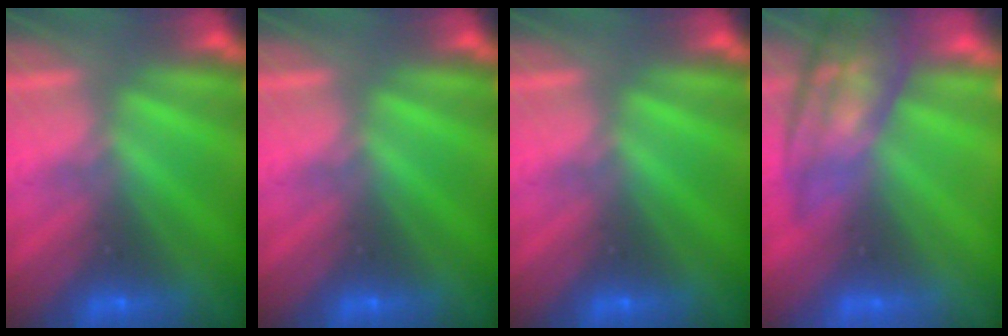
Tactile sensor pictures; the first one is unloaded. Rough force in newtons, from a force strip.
{"total": 0.0}
{"total": 0.0}
{"total": 7.8}